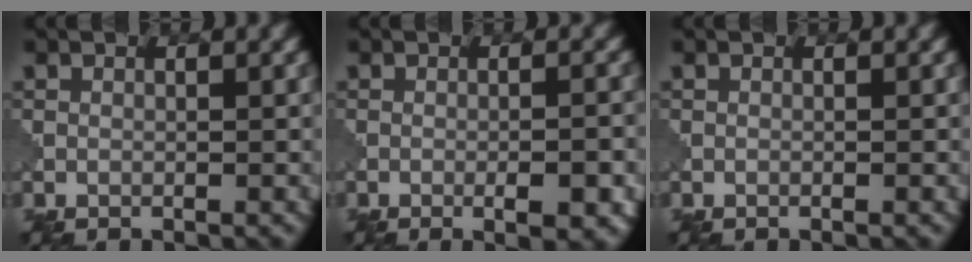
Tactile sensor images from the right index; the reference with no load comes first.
{"total": 4.0, "force": [-1.4, 1.4, 3.5], "torque": [-0.016, 0.008, -0.018]}
{"total": 0.0}